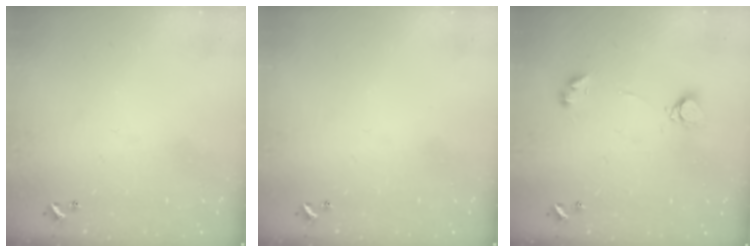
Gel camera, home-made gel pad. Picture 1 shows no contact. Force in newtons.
{"total": 0.0}
{"total": 4.9, "press": 4.9, "slide": 0.3}